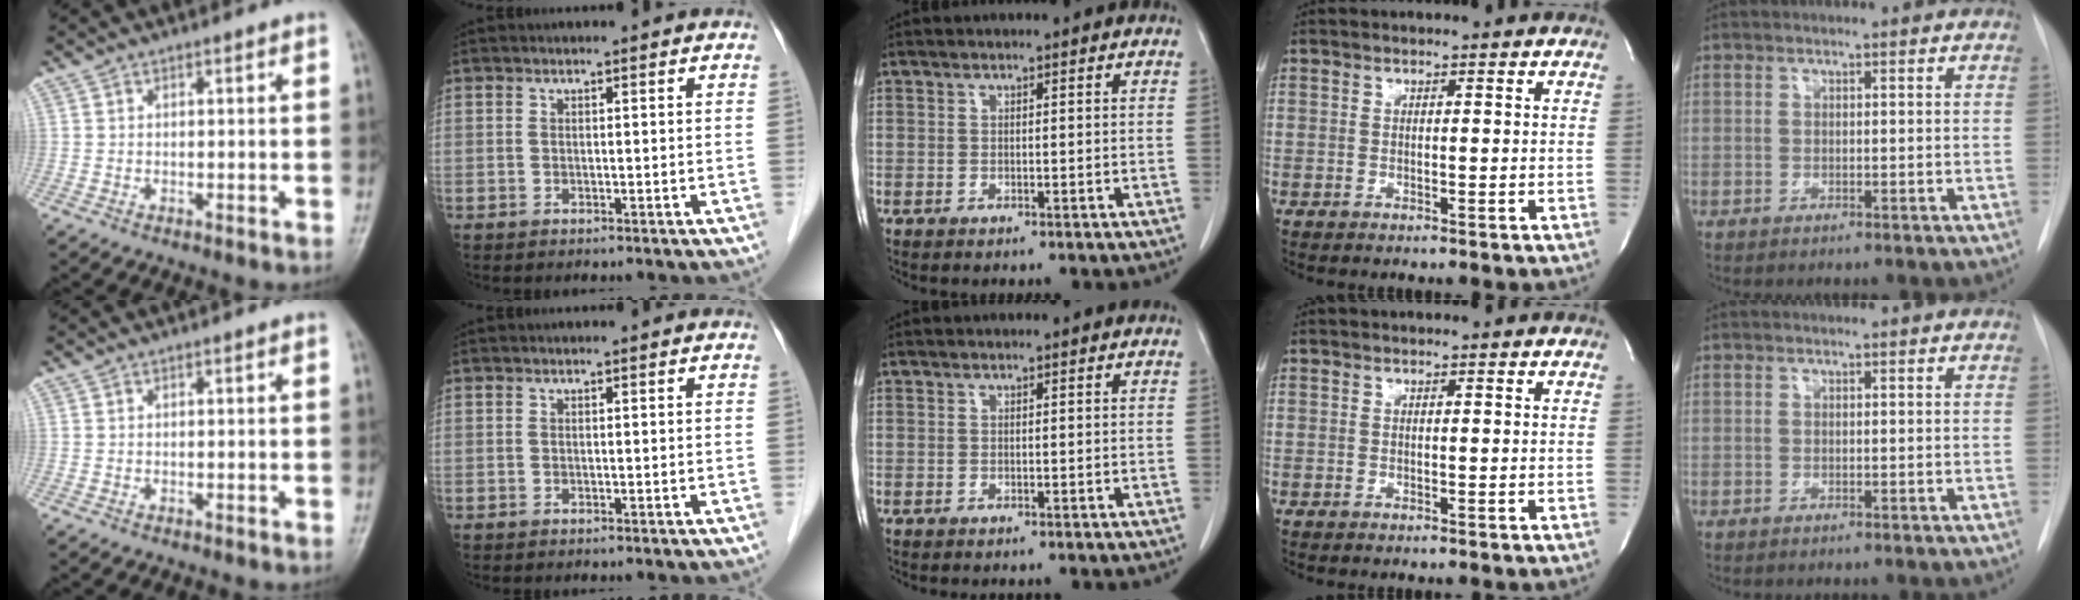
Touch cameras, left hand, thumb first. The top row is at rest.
{}